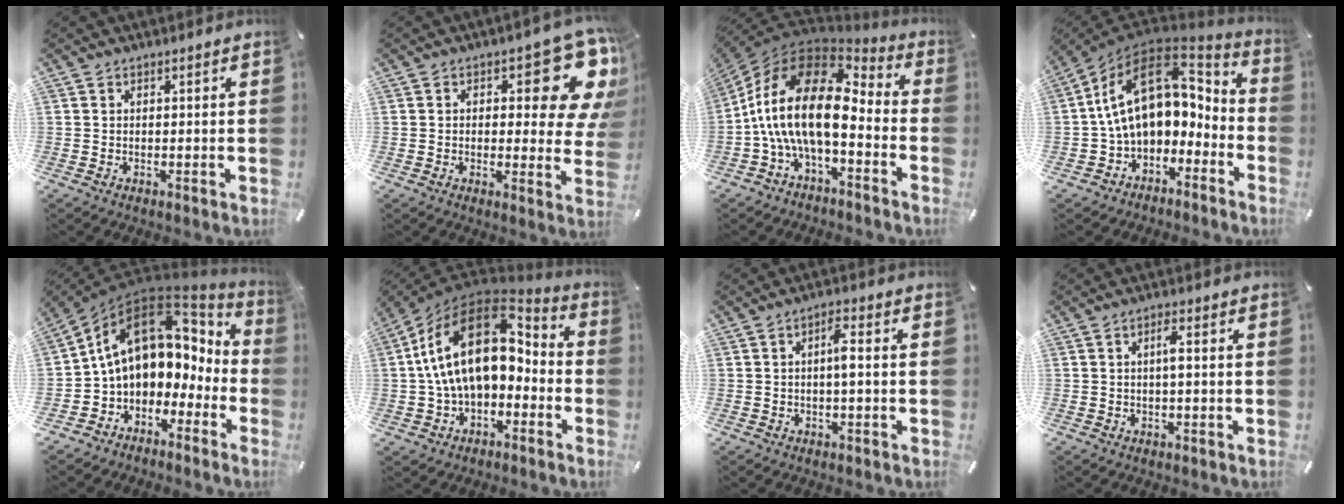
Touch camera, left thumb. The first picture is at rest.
{"total": 14.9, "force": [6.9, 6.3, 11.7], "torque": [-0.131, -0.059, 0.111]}
{"total": 20.6, "force": [-1.5, 10.8, 17.5], "torque": [-0.378, 0.000, -0.027]}
{"total": 17.8, "force": [2.7, 12.0, 12.8], "torque": [-0.227, -0.017, 0.053]}
{"total": 14.0, "force": [3.3, 10.6, 8.6], "torque": [-0.149, -0.017, 0.061]}
{"total": 21.5, "force": [3.5, 13.4, 16.5], "torque": [-0.319, -0.011, 0.061]}
{"total": 4.1, "force": [-0.2, 1.1, 4.0], "torque": [-0.076, 0.010, -0.007]}
{"total": 2.8, "force": [0.0, 0.4, 2.8], "torque": [-0.055, 0.005, -0.003]}